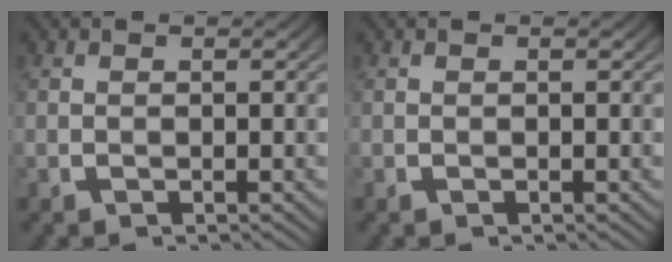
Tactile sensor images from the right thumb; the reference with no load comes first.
{"total": 0.0}